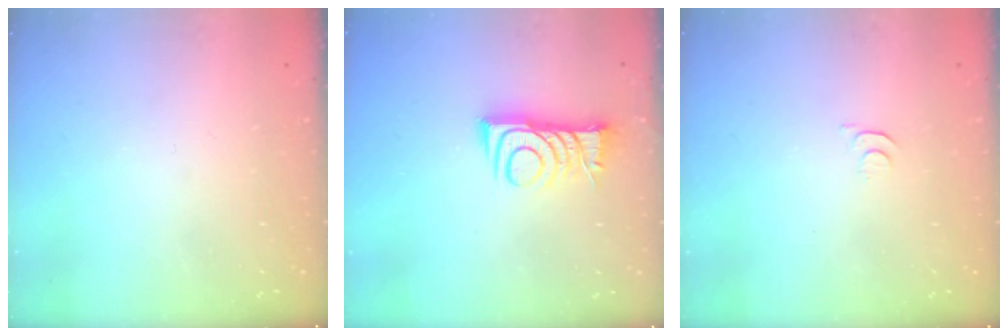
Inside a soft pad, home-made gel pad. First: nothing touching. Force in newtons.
{"total": 9.0, "press": 9.0, "slide": 0.1}
{"total": 3.5, "press": 3.5, "slide": 0.5}